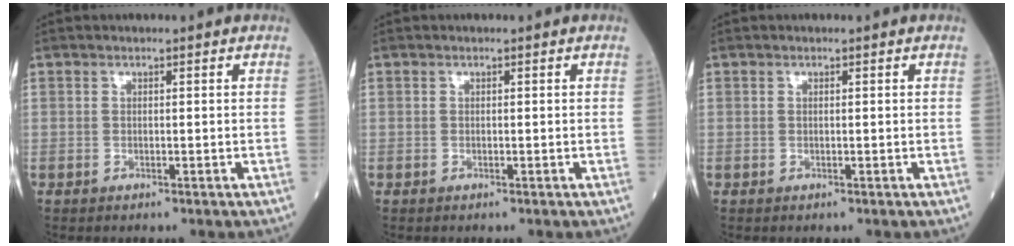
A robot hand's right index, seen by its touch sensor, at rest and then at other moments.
{"total": 0.0}
{"total": 0.0}